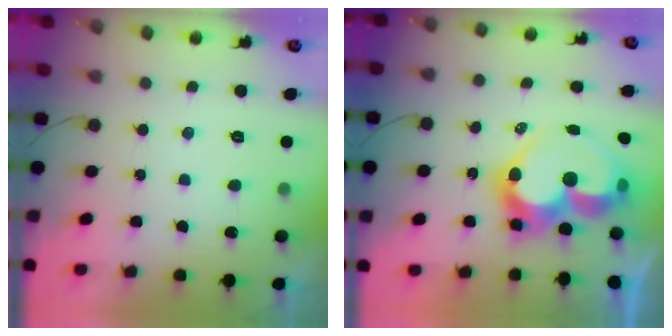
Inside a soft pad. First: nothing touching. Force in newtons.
{"total": 16.2, "press": 16.2, "slide": 1.3}